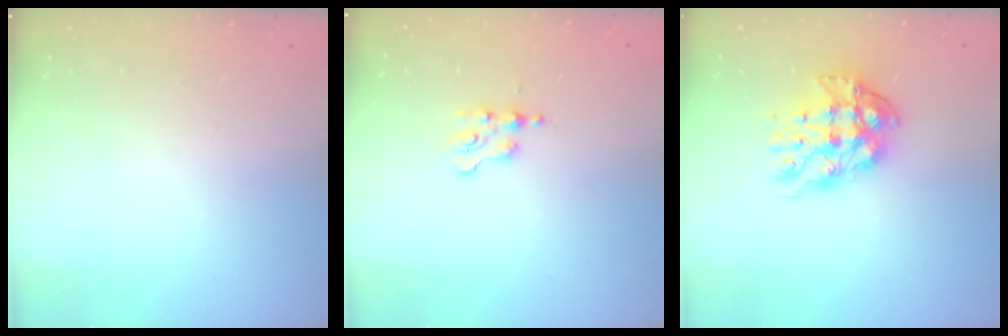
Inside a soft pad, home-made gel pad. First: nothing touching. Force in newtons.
{"total": 1.7, "press": 1.7, "slide": 0.3}
{"total": 11.2, "press": 11.1, "slide": 1.0}